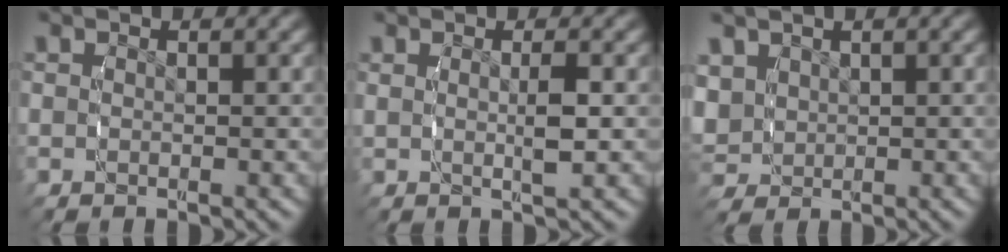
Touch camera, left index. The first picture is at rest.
{"total": 1.9, "force": [0.4, 0.2, 1.9], "torque": [-0.027, 0.004, 0.006]}
{"total": 3.2, "force": [1.0, 2.9, 1.0], "torque": [-0.041, -0.005, 0.028]}